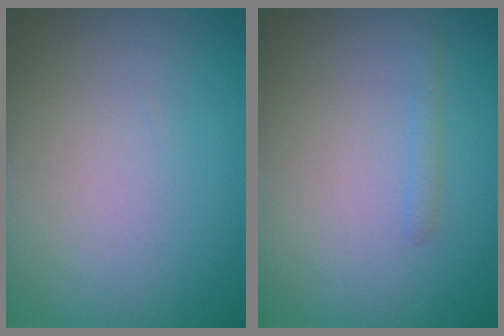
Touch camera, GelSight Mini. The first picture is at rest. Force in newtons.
{"total": 0.7, "press": 0.7, "slide": 0.0}